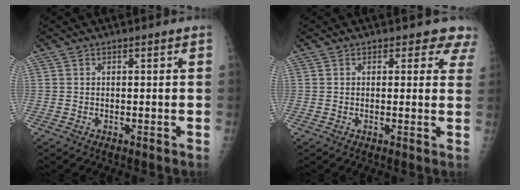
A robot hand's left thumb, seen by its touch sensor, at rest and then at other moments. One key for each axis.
{"total": 4.3, "fx": 3.5, "fy": 2.3, "fz": 1.0, "tx": 0.029, "ty": -0.015, "tz": 0.019}